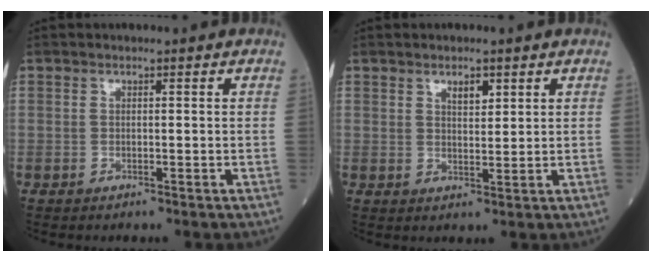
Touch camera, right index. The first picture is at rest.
{"total": 2.5, "force": [1.5, 0.9, 1.7], "torque": [-0.030, -0.003, 0.026]}